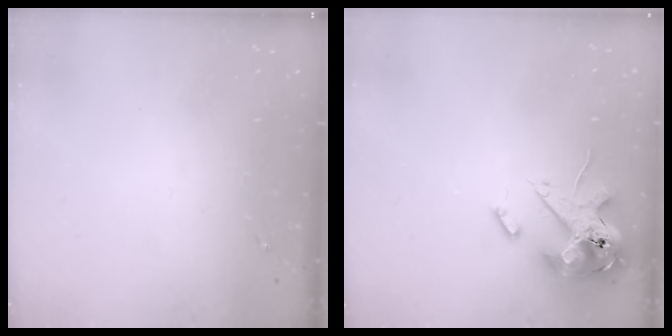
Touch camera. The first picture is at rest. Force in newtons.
{"total": 14.8, "press": 14.5, "slide": 2.9}